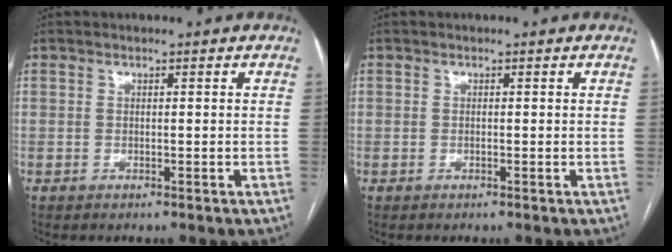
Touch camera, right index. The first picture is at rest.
{"total": 0.0}